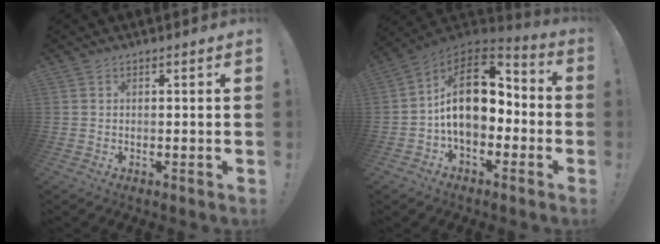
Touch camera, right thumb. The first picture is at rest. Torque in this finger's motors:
{"motor_torque": [1.96, 3.05, 1.53, -1.24, 0.35]}